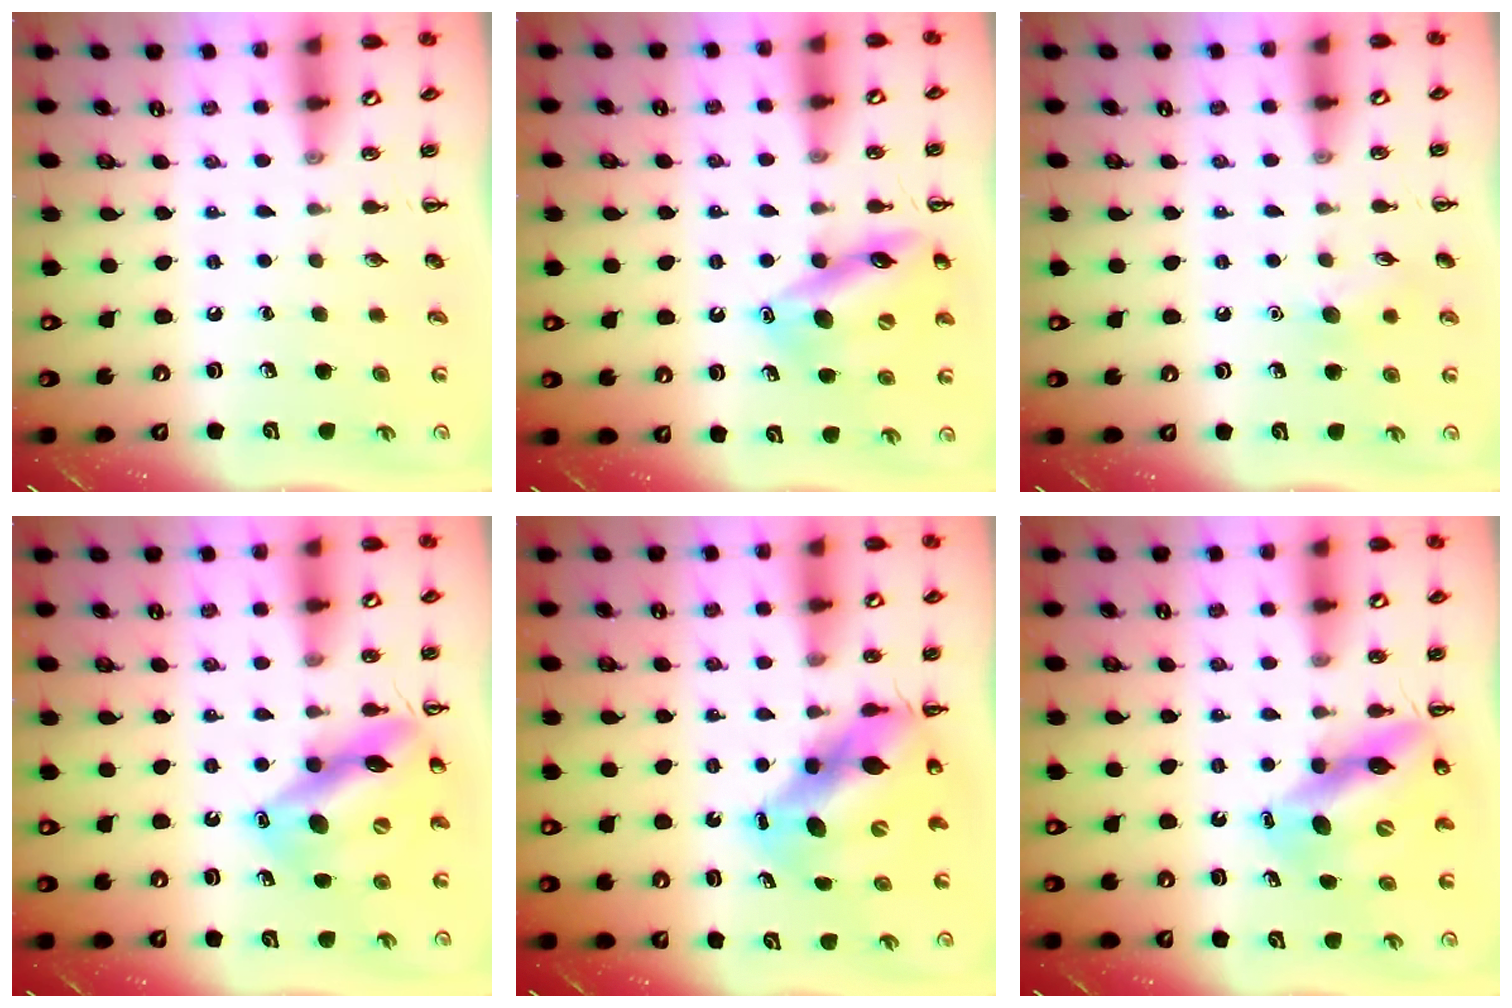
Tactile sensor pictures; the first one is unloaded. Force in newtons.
{"total": 15.5, "press": 15.3, "slide": 2.9}
{"total": 5.9, "press": 5.8, "slide": 1.4}
{"total": 15.2, "press": 14.8, "slide": 3.3}
{"total": 11.1, "press": 10.7, "slide": 3.0}
{"total": 13.2, "press": 12.7, "slide": 3.8}